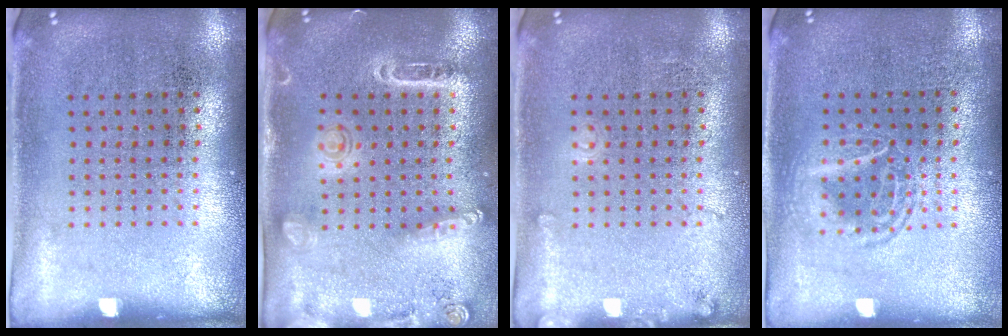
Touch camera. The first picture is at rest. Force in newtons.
{"total": 1.5, "press": 1.4, "slide": 0.4}
{"total": 1.2, "press": 1.2, "slide": 0.1}
{"total": 1.3, "press": 1.2, "slide": 0.2}